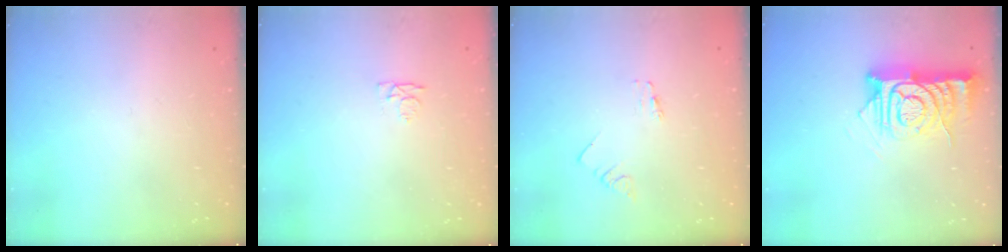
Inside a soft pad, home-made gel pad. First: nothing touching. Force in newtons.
{"total": 3.2, "press": 3.1, "slide": 0.5}
{"total": 0.0}
{"total": 12.0, "press": 11.9, "slide": 1.2}